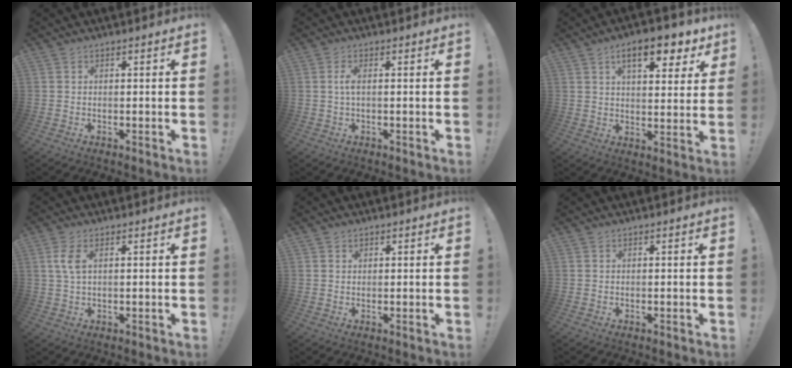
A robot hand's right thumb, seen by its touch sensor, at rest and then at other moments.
{"total": 2.2, "force": [0.0, 0.3, 2.2], "torque": [-0.043, 0.002, -0.002]}
{"total": 11.6, "force": [6.5, 4.3, 8.6], "torque": [-0.112, -0.032, 0.106]}
{"total": 4.4, "force": [1.2, 1.7, 3.9], "torque": [-0.076, -0.002, 0.019]}
{"total": 1.0, "force": [0.7, 0.7, 0.0], "torque": [0.006, -0.003, 0.012]}
{"total": 0.0}